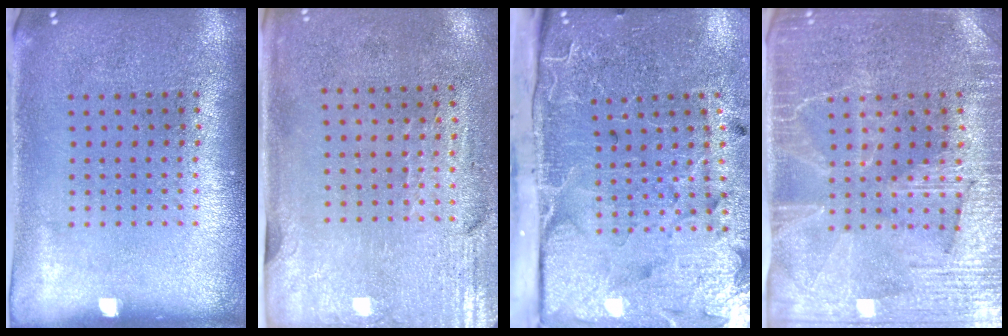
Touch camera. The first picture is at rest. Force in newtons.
{"total": 2.9, "press": 2.5, "slide": 1.5}
{"total": 4.8, "press": 4.0, "slide": 2.6}
{"total": 4.0, "press": 3.6, "slide": 1.6}